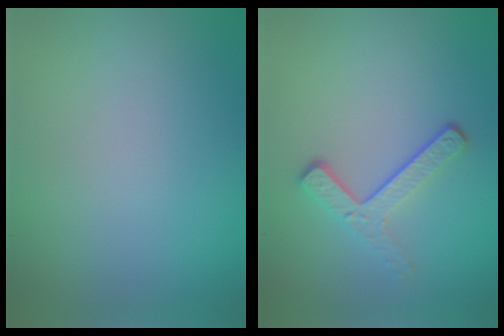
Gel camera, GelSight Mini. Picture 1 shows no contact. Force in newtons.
{"total": 3.3, "press": 2.3, "slide": 2.3}